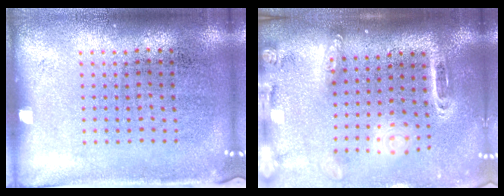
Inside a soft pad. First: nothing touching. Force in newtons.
{"total": 2.5, "press": 1.9, "slide": 1.7}